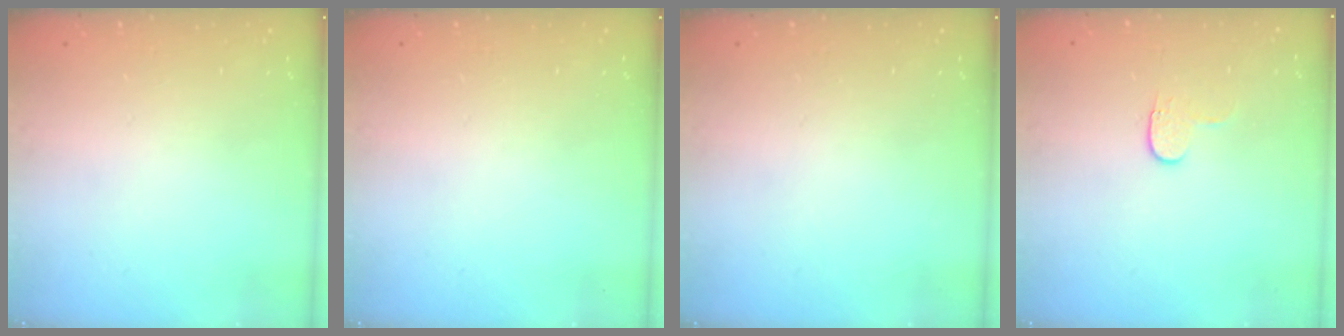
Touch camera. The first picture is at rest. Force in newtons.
{"total": 0.0}
{"total": 0.0}
{"total": 3.9, "press": 3.9, "slide": 0.4}